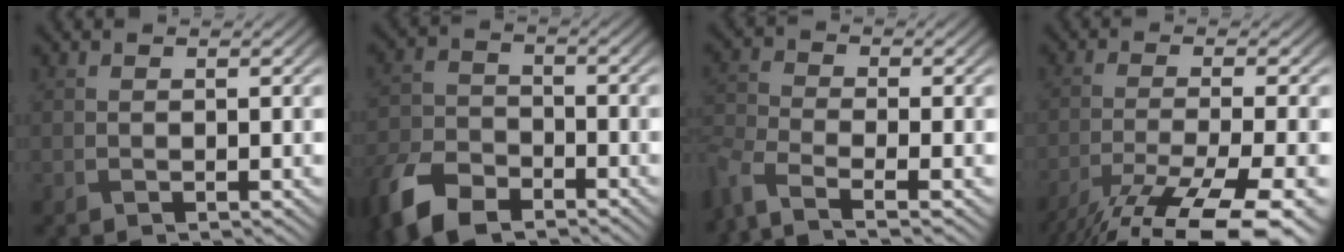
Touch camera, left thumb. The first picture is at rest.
{"total": 9.2, "force": [-6.7, 4.4, 4.6], "torque": [-0.111, -0.023, -0.137]}
{"total": 6.6, "force": [-4.8, 2.0, 4.0], "torque": [-0.093, -0.017, -0.102]}
{"total": 14.4, "force": [-10.7, 3.0, 9.1], "torque": [-0.165, -0.032, -0.159]}